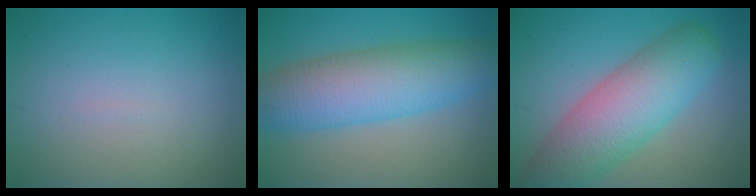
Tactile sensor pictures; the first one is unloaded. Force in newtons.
{"total": 8.6, "press": 8.6, "slide": 0.5}
{"total": 8.3, "press": 8.3, "slide": 0.4}